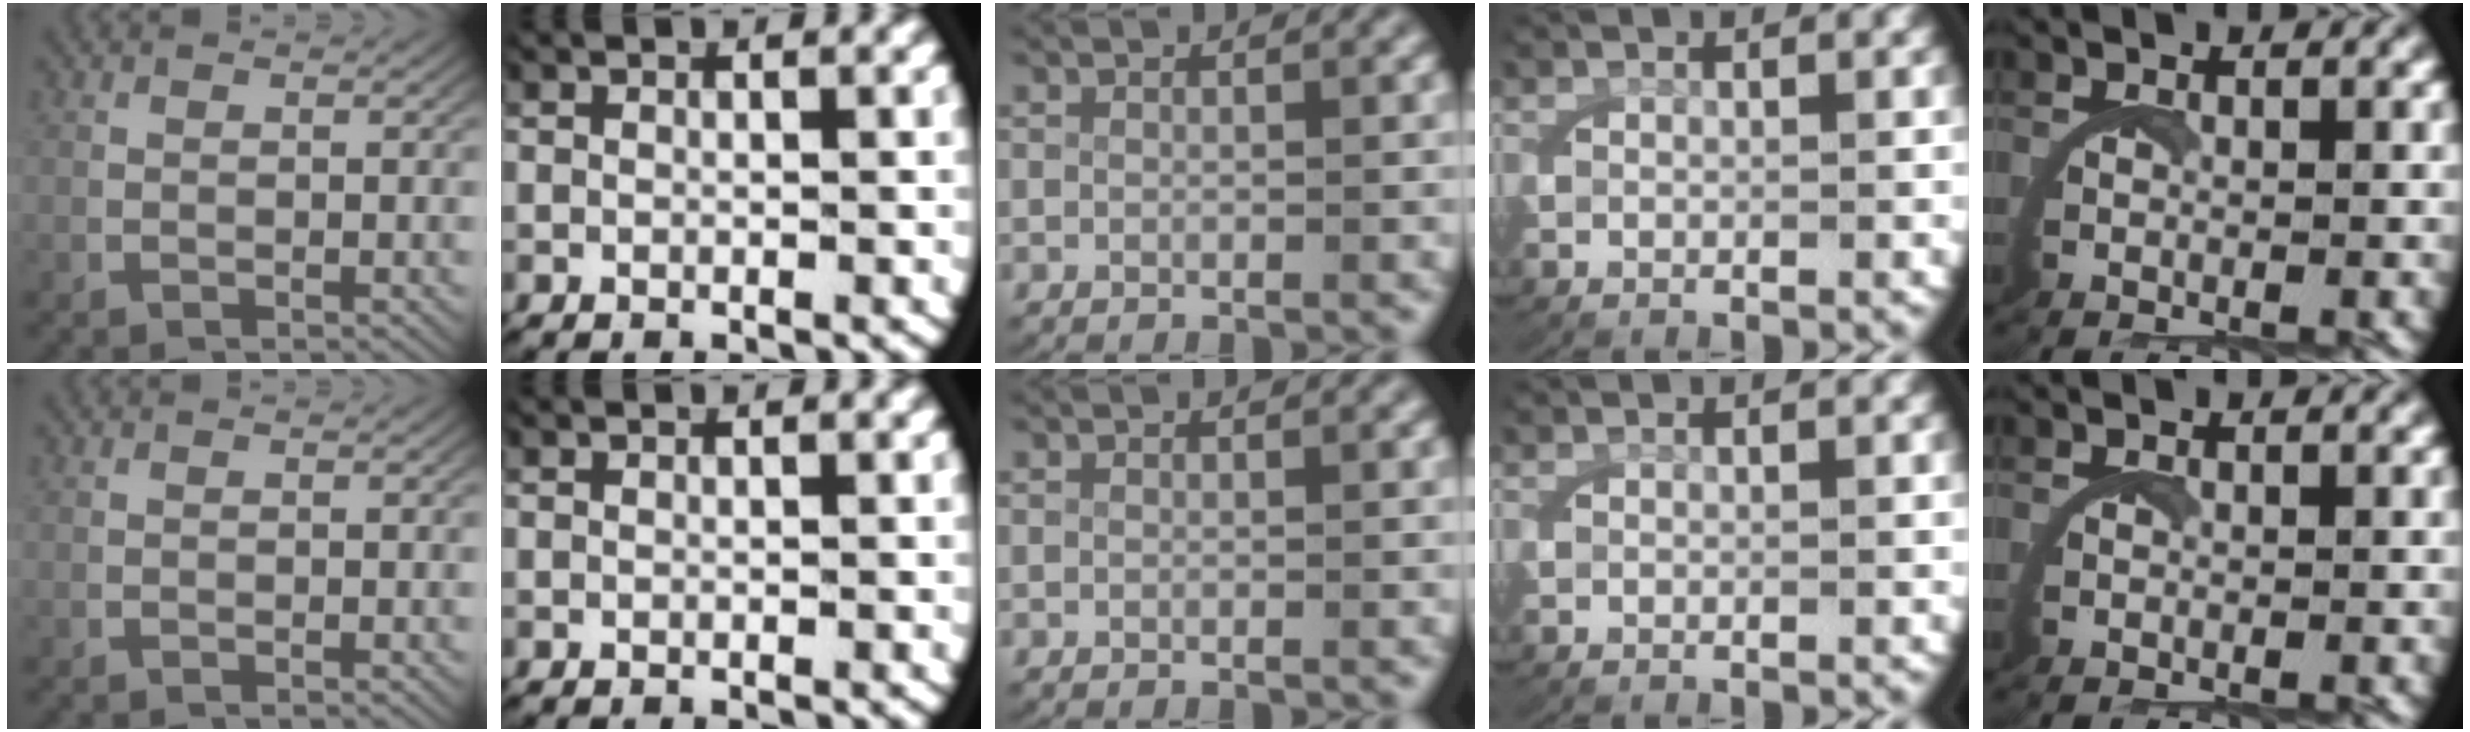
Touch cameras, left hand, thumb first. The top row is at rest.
{}